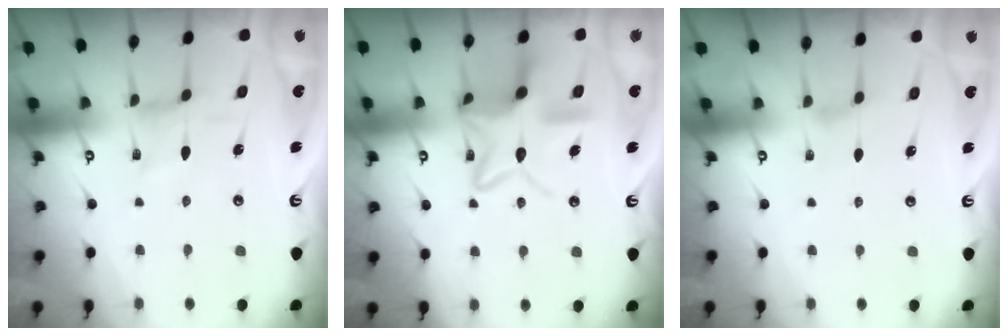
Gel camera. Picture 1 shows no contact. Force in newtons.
{"total": 15.8, "press": 15.8, "slide": 1.3}
{"total": 1.9, "press": 1.9, "slide": 0.3}